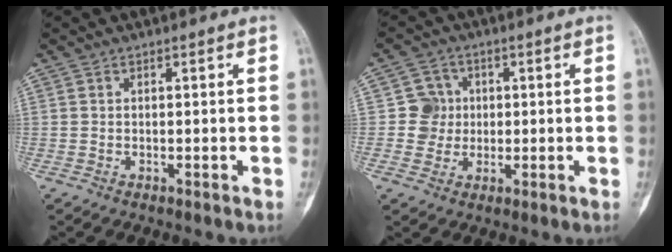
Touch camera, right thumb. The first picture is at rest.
{"total": 5.3, "force": [0.3, 5.3, 0.6], "torque": [0.028, 0.011, -0.001]}